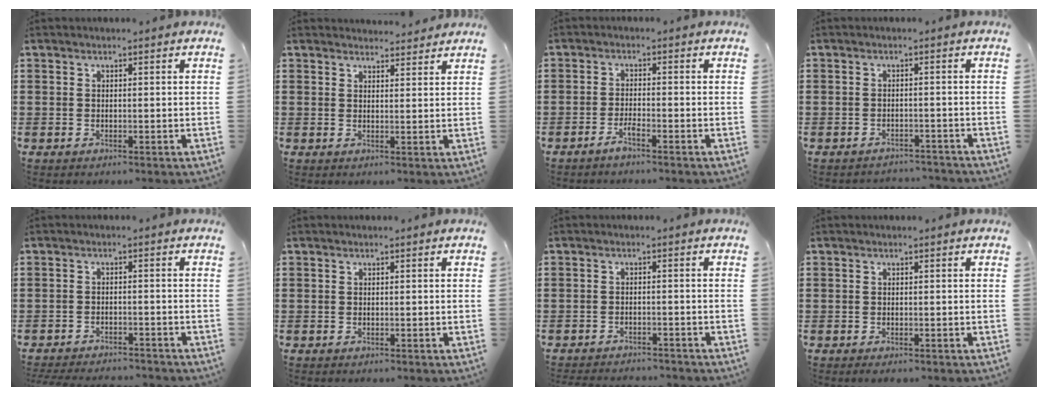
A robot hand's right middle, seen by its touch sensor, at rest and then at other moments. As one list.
[{"total": 2.3, "force": [2.3, 0.0, 0.0], "torque": [0.001, -0.007, 0.044]}, {"total": 2.1, "force": [-1.6, 0.1, 1.3], "torque": [-0.026, 0.002, -0.030]}, {"total": 2.1, "force": [-2.1, 0.0, -0.1], "torque": [-0.006, -0.003, -0.045]}, {"total": 3.0, "force": [-3.0, 0.0, 0.1], "torque": [-0.008, -0.005, -0.062]}, {"total": 0.0}, {"total": 2.3, "force": [-2.3, -0.1, 0.0], "torque": [-0.007, -0.004, -0.049]}, {"total": 0.5, "force": [-0.5, -0.1, 0.1], "torque": [-0.002, -0.004, -0.009]}]